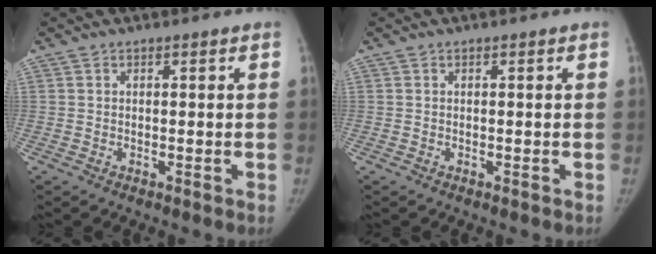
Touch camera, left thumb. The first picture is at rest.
{"total": 0.0}